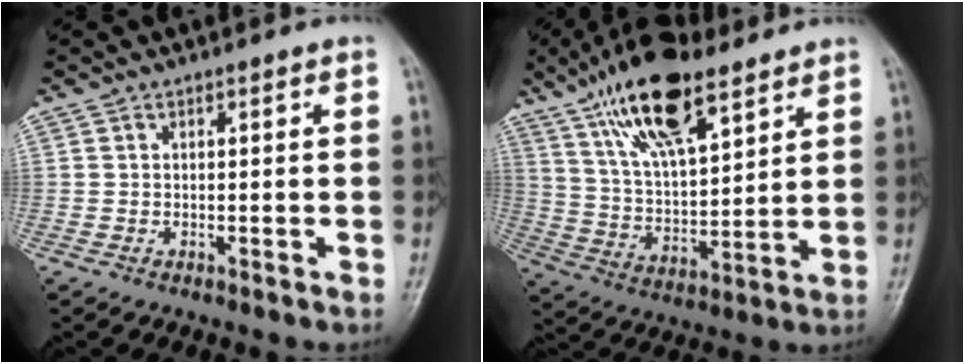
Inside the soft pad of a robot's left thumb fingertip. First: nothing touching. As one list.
[{"total": 18.1, "force": [11.3, 6.8, 12.5], "torque": [-0.196, -0.040, 0.210]}]